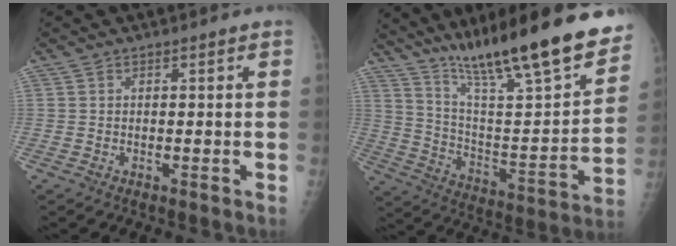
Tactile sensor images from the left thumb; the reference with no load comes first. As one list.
[{"total": 26.8, "force": [20.5, 4.2, 16.8], "torque": [-0.240, -0.086, 0.324]}]